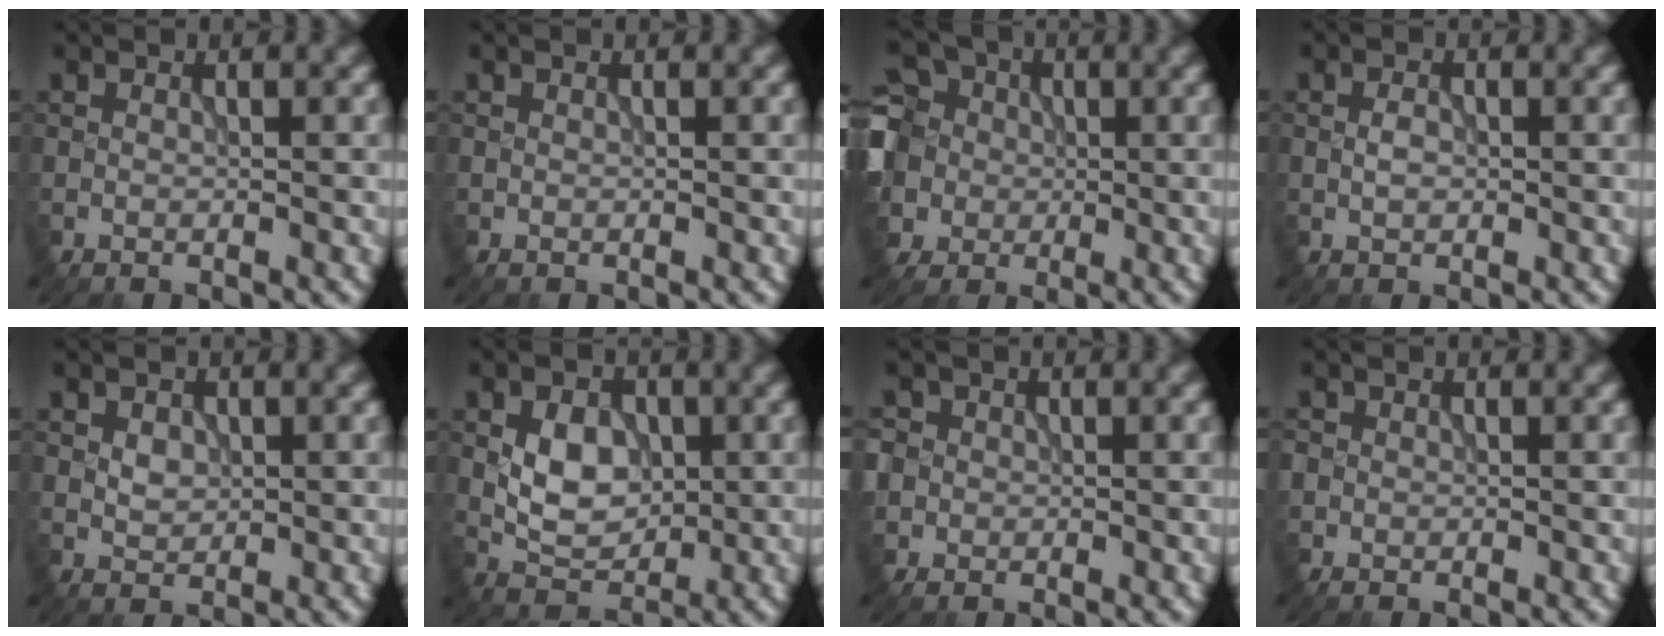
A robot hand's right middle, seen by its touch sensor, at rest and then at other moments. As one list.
[{"total": 0.0}, {"total": 10.1, "force": [-0.5, 8.7, 5.0], "torque": [-0.126, 0.016, -0.038]}, {"total": 1.2, "force": [-0.1, 0.6, 1.0], "torque": [-0.020, 0.004, -0.004]}, {"total": 1.5, "force": [0.3, 1.1, 1.0], "torque": [-0.019, 0.001, 0.007]}, {"total": 4.6, "force": [0.3, 3.2, 3.3], "torque": [-0.061, 0.000, 0.004]}, {"total": 3.3, "force": [0.3, 3.1, 0.9], "torque": [-0.010, 0.020, -0.008]}, {"total": 0.9, "force": [0.0, 0.9, 0.1], "torque": [0.005, -0.003, -0.003]}]